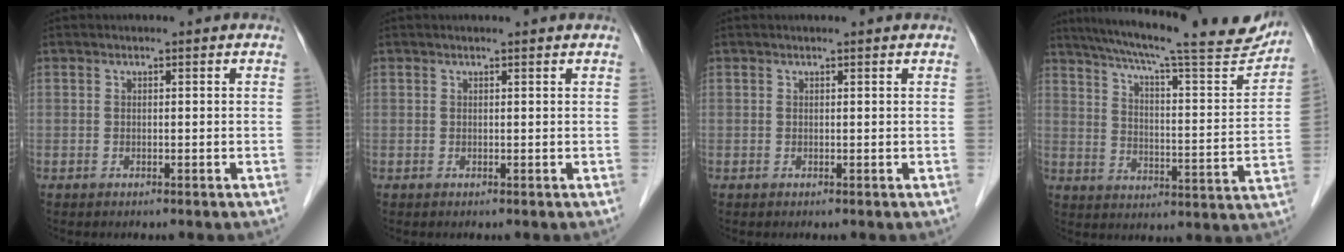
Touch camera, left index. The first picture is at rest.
{"total": 1.8, "force": [1.6, 0.0, 0.6], "torque": [-0.008, 0.009, 0.018]}
{"total": 1.5, "force": [1.4, 0.0, 0.6], "torque": [-0.008, 0.009, 0.016]}
{"total": 24.4, "force": [21.5, 2.3, 11.3], "torque": [-0.180, -0.032, 0.279]}